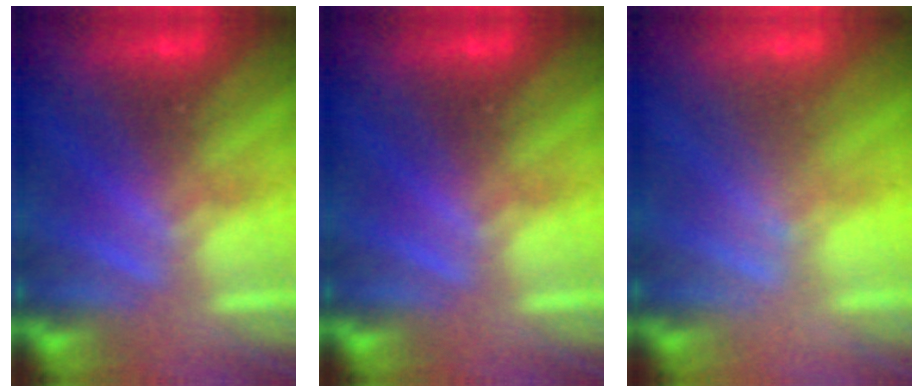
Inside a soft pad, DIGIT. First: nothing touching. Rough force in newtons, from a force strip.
{"total": 0.0}
{"total": 1.9}